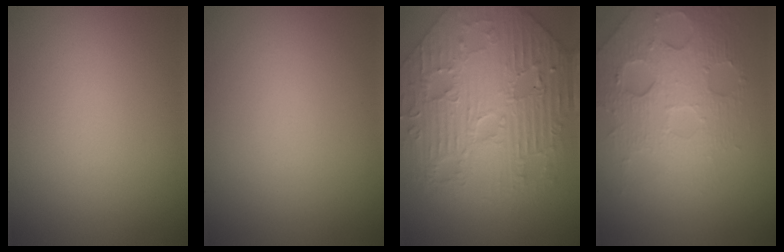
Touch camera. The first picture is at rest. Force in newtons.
{"total": 0.0}
{"total": 8.9, "press": 6.8, "slide": 5.7}
{"total": 5.1, "press": 4.2, "slide": 2.9}